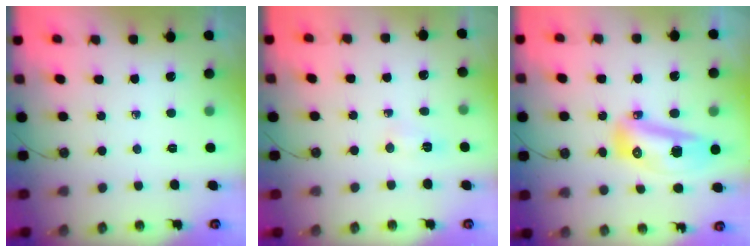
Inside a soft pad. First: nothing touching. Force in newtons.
{"total": 2.8, "press": 2.8, "slide": 0.2}
{"total": 13.1, "press": 13.0, "slide": 1.5}